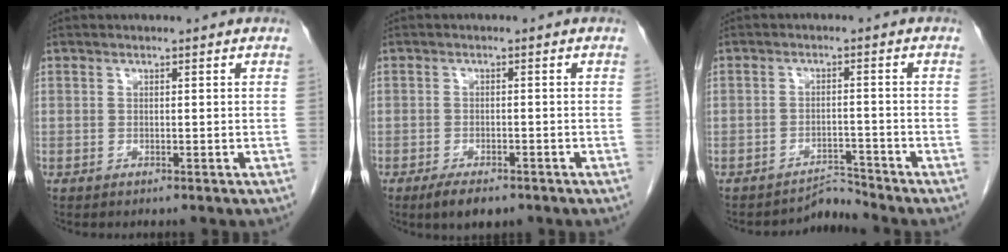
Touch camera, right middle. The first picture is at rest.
{"total": 4.3, "force": [-3.0, 1.5, 2.6], "torque": [-0.044, -0.005, -0.043]}
{"total": 3.0, "force": [-2.8, -0.5, -1.1], "torque": [0.028, 0.000, -0.041]}